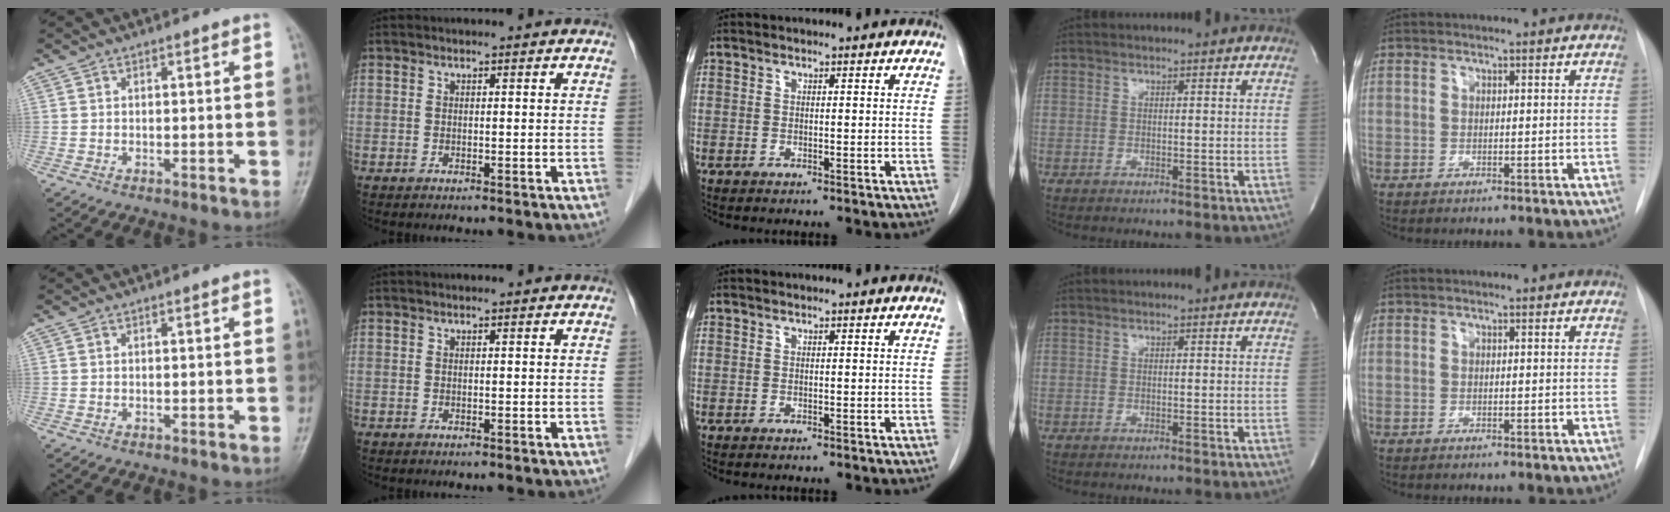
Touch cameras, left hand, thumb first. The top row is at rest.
{}